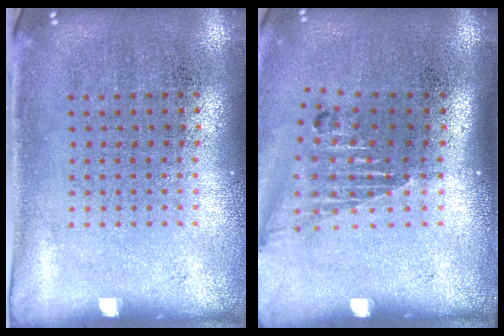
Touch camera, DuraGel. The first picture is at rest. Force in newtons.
{"total": 1.5, "press": 1.2, "slide": 0.9}